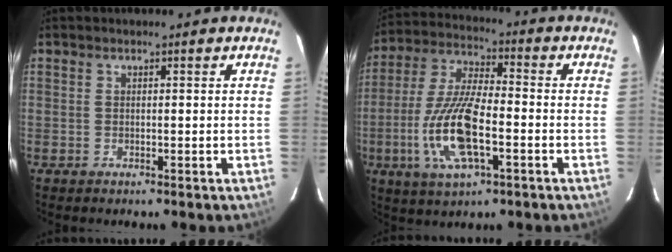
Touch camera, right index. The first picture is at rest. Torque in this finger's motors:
{"motor_torque": [2.14, 0.00, 0.51, 0.14]}